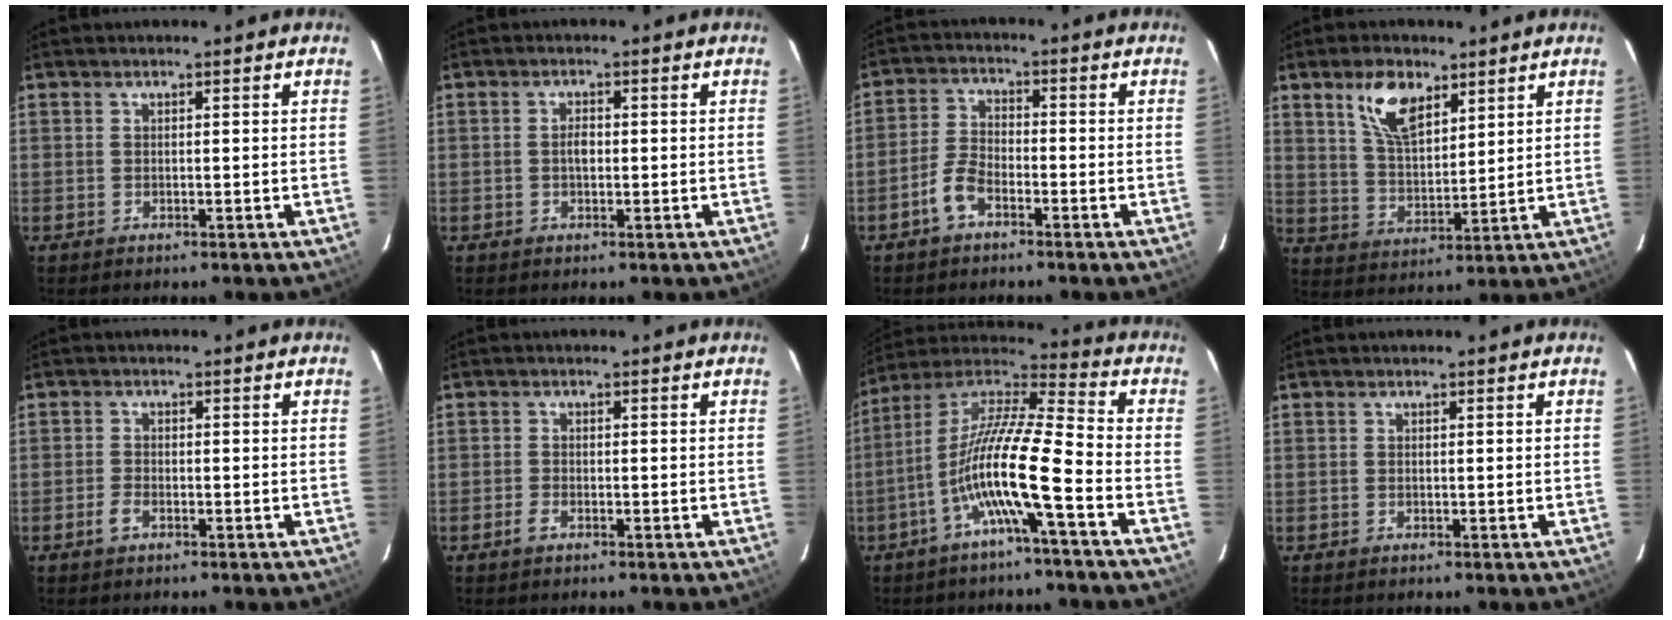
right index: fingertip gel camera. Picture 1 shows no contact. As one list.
[{"total": 1.8, "force": [-0.2, 0.9, 1.6], "torque": [-0.030, 0.005, -0.006]}, {"total": 4.9, "force": [-3.2, 2.3, 3.0], "torque": [-0.074, 0.011, -0.064]}, {"total": 9.7, "force": [5.6, 4.7, 6.4], "torque": [-0.119, 0.012, 0.111]}, {"total": 2.2, "force": [-1.3, 1.1, 1.4], "torque": [-0.036, 0.002, -0.028]}, {"total": 1.7, "force": [-1.1, 0.8, 1.0], "torque": [-0.023, 0.000, -0.023]}, {"total": 14.6, "force": [-6.0, 0.7, 13.3], "torque": [-0.246, -0.004, -0.120]}, {"total": 0.0}]